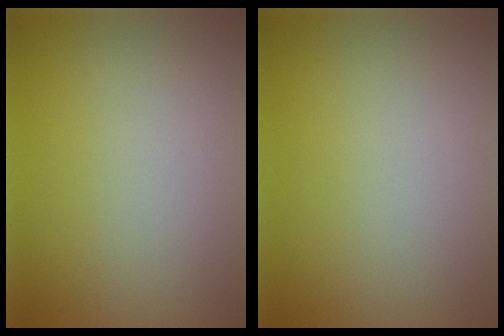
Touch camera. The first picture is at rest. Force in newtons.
{"total": 0.0}